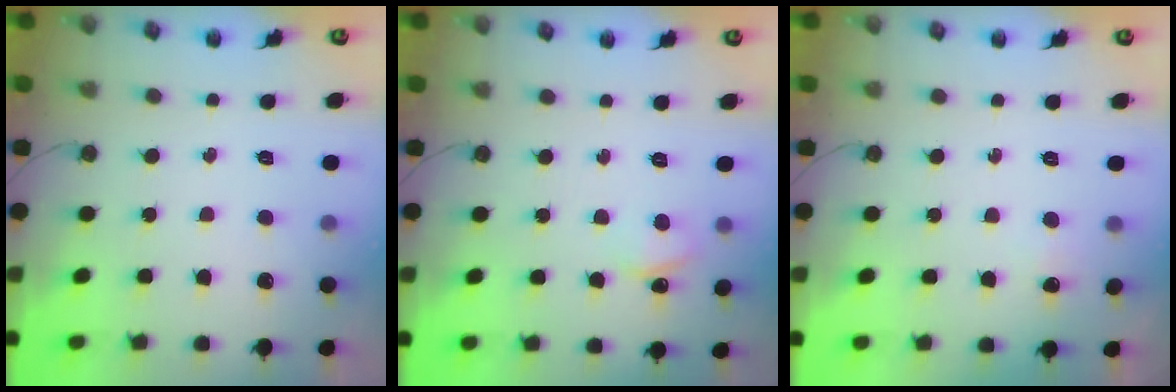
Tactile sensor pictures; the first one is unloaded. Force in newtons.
{"total": 2.8, "press": 2.7, "slide": 0.4}
{"total": 4.3, "press": 3.9, "slide": 1.8}